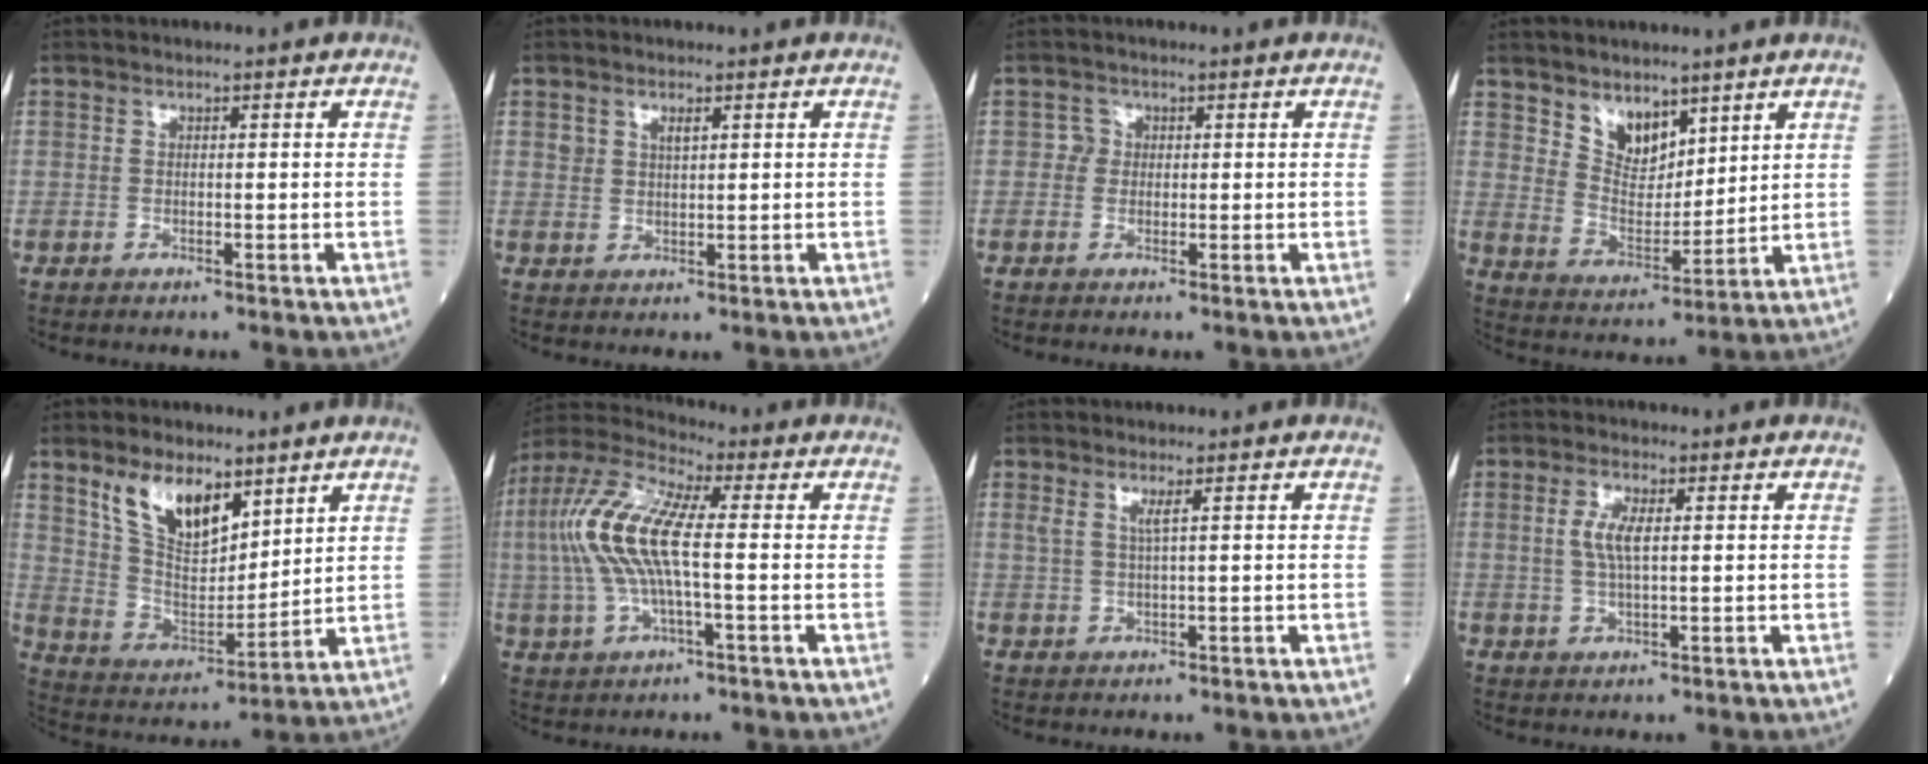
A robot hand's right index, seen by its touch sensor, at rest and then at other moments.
{"total": 1.8, "force": [1.0, 0.9, 1.1], "torque": [-0.025, 0.004, 0.023]}
{"total": 1.4, "force": [0.2, 1.4, 0.3], "torque": [0.003, 0.003, -0.001]}
{"total": 6.7, "force": [4.9, 3.6, 3.0], "torque": [-0.053, -0.006, 0.100]}
{"total": 11.1, "force": [7.0, 4.9, 7.0], "torque": [-0.136, 0.002, 0.144]}
{"total": 12.5, "force": [0.2, 2.8, 12.2], "torque": [-0.275, 0.019, -0.002]}
{"total": 1.7, "force": [0.8, -0.2, 1.4], "torque": [-0.035, -0.002, 0.017]}
{"total": 3.8, "force": [0.7, 0.9, 3.6], "torque": [-0.076, -0.001, 0.015]}